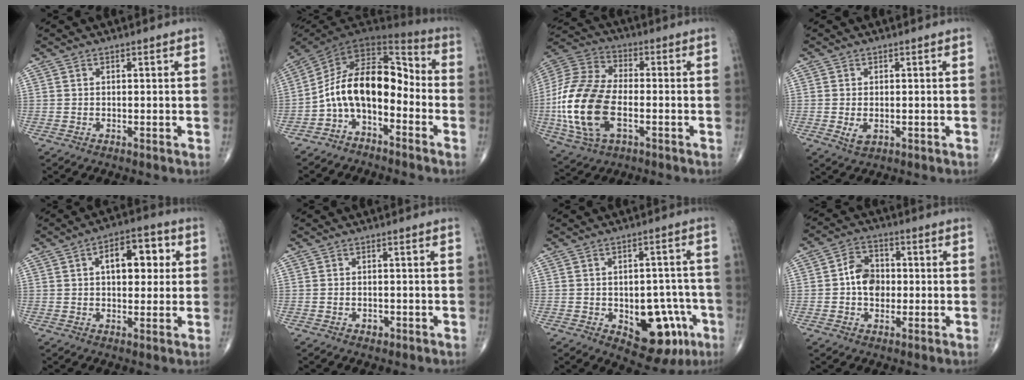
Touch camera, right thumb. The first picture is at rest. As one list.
[{"total": 14.1, "force": [-4.2, 8.0, 10.8], "torque": [-0.161, 0.097, -0.089]}, {"total": 20.2, "force": [-4.0, 11.2, 16.3], "torque": [-0.357, 0.011, -0.073]}, {"total": 2.6, "force": [-0.4, 1.6, 2.0], "torque": [-0.034, -0.005, -0.002]}, {"total": 10.4, "force": [2.4, 5.8, 8.3], "torque": [-0.088, 0.015, 0.030]}, {"total": 1.4, "force": [-0.6, 1.1, 0.8], "torque": [-0.009, 0.004, -0.006]}, {"total": 14.1, "force": [-5.1, 8.1, 10.4], "torque": [-0.090, 0.031, -0.055]}, {"total": 7.3, "force": [-0.2, 5.6, 4.7], "torque": [-0.054, 0.016, -0.011]}]